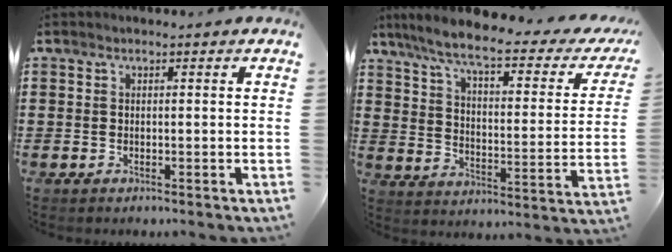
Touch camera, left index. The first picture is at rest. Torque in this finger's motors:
{"motor_torque": [2.14, 0.00, 0.27, 0.01]}